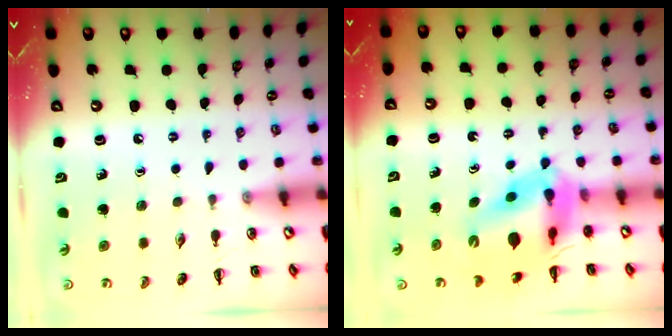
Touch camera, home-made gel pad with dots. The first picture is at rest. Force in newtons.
{"total": 12.0, "press": 11.4, "slide": 3.6}